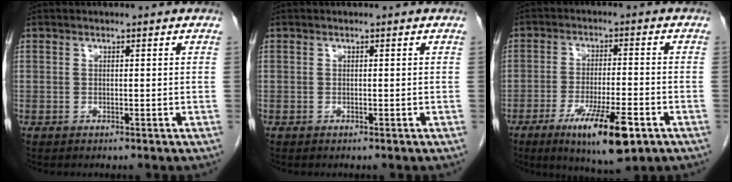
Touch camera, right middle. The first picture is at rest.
{"total": 0.0}
{"total": 11.3, "force": [-5.9, 1.7, 9.5], "torque": [-0.164, -0.025, -0.090]}